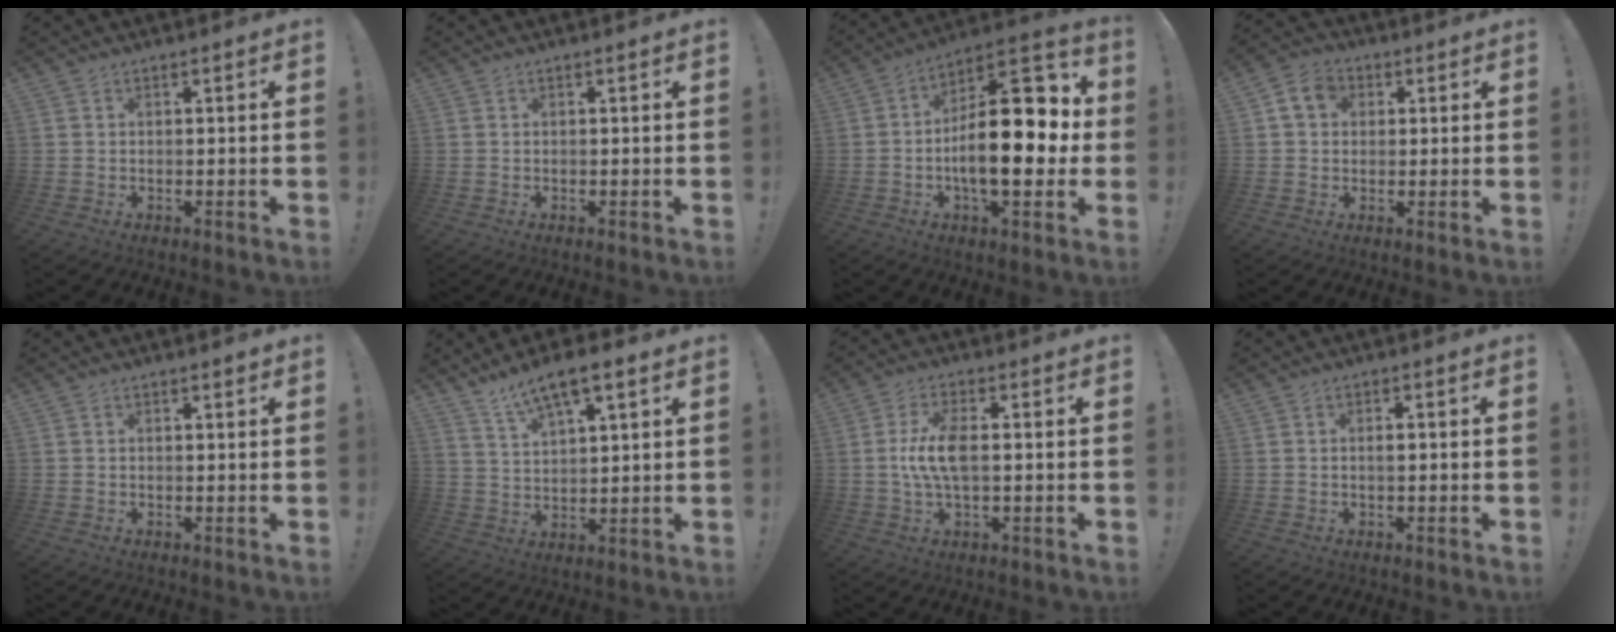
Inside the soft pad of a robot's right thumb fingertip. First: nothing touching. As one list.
[{"total": 0.0}, {"total": 22.9, "force": [-1.6, 10.4, 20.3], "torque": [-0.315, 0.008, -0.023]}, {"total": 7.2, "force": [2.2, 5.8, 3.7], "torque": [-0.055, 0.007, 0.043]}, {"total": 0.5, "force": [0.4, 0.2, 0.2], "torque": [0.010, -0.007, 0.006]}, {"total": 8.9, "force": [6.3, 2.3, 5.8], "torque": [-0.097, -0.032, 0.114]}, {"total": 8.8, "force": [-0.1, 3.7, 8.0], "torque": [-0.158, -0.003, -0.005]}, {"total": 1.4, "force": [-0.3, 0.3, 1.3], "torque": [-0.017, 0.000, -0.008]}]